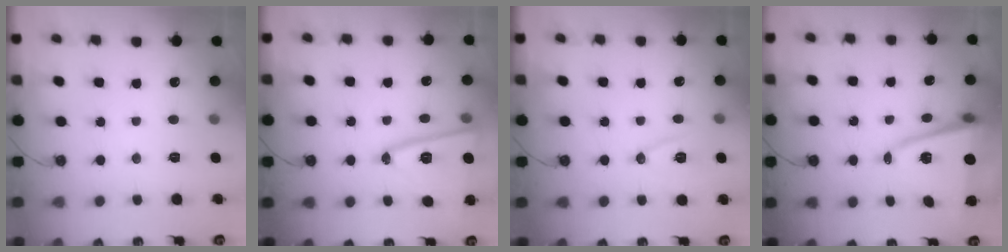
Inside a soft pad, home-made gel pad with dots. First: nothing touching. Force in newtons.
{"total": 16.7, "press": 16.7, "slide": 0.7}
{"total": 10.3, "press": 9.7, "slide": 3.4}
{"total": 11.1, "press": 10.7, "slide": 3.0}